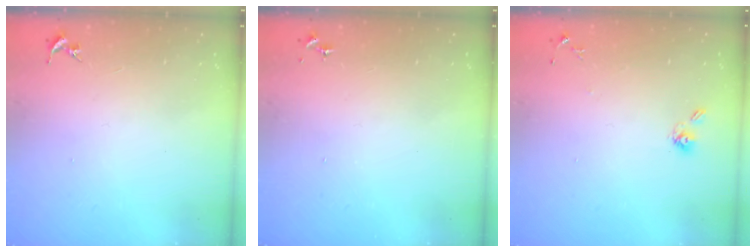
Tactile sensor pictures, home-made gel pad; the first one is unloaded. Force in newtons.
{"total": 0.0}
{"total": 6.5, "press": 6.4, "slide": 1.5}